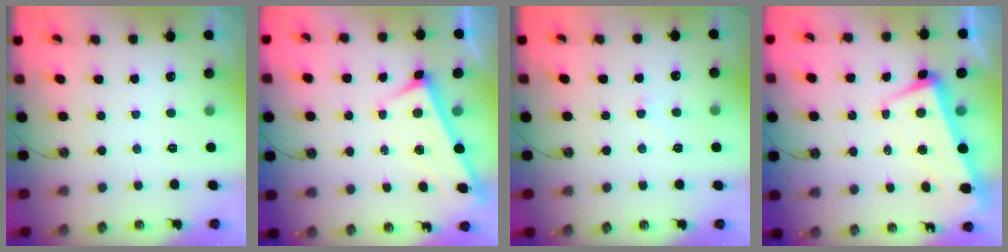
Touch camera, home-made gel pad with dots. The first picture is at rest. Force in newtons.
{"total": 3.0, "press": 3.0, "slide": 0.1}
{"total": 2.4, "press": 2.3, "slide": 0.5}
{"total": 2.1, "press": 0.4, "slide": 2.0}